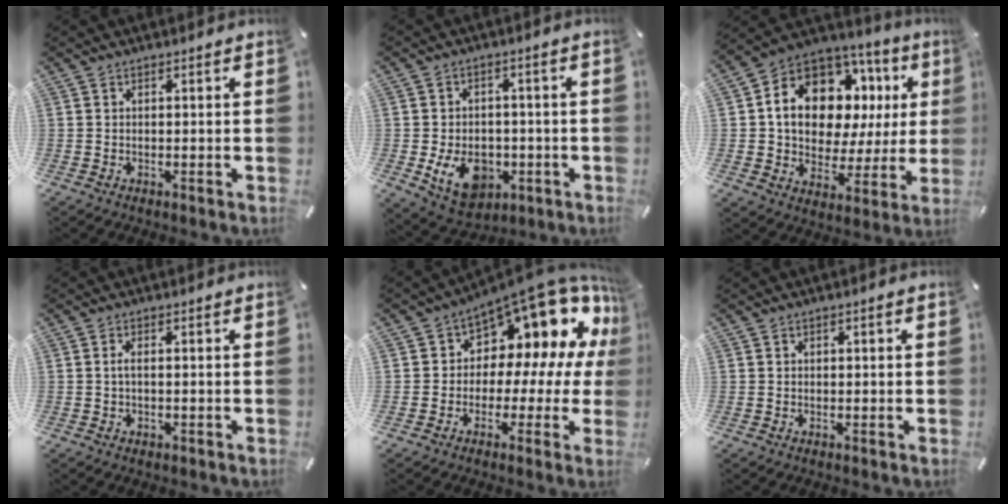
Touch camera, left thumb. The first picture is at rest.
{"total": 11.4, "force": [-3.4, 8.4, 6.9], "torque": [-0.116, 0.005, -0.058]}
{"total": 15.9, "force": [5.3, 11.5, 9.6], "torque": [-0.166, -0.038, 0.097]}
{"total": 2.1, "force": [-0.2, 0.9, 1.9], "torque": [-0.034, 0.001, -0.004]}
{"total": 14.2, "force": [8.4, 7.6, 8.6], "torque": [-0.118, -0.091, 0.138]}
{"total": 0.6, "force": [0.1, 0.3, 0.5], "torque": [-0.008, 0.002, 0.000]}